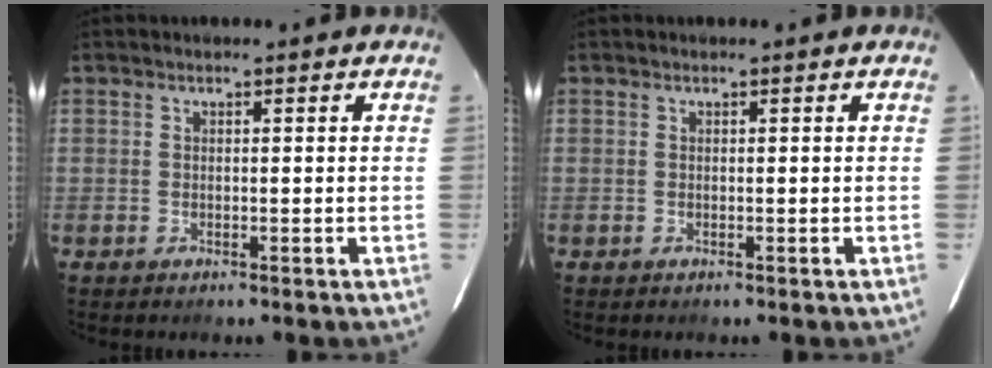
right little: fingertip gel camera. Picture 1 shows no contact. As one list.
[{"total": 0.0}]